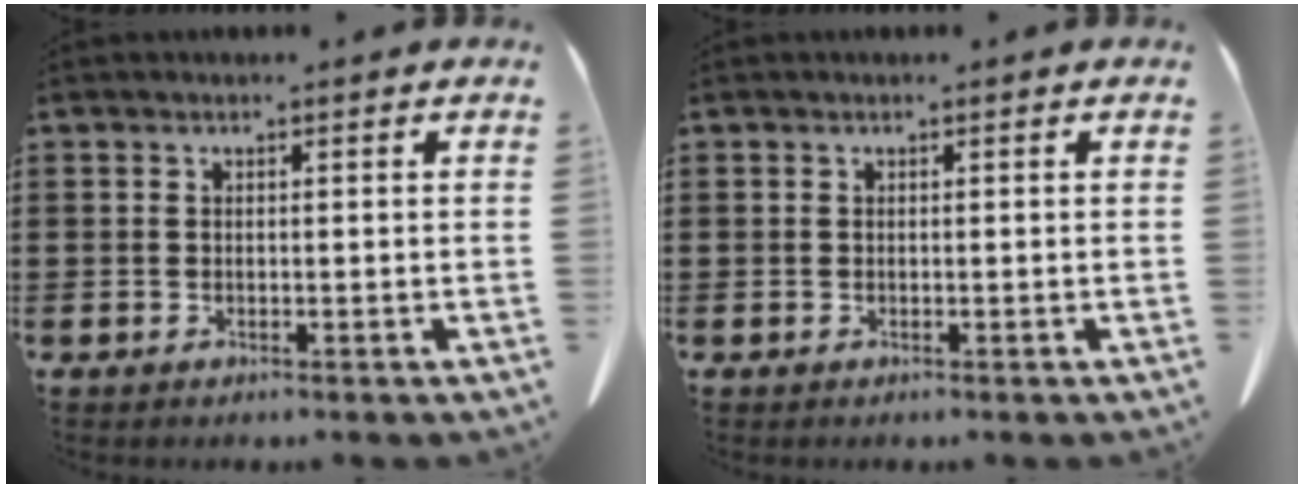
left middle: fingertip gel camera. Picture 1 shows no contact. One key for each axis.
{"total": 0.0}